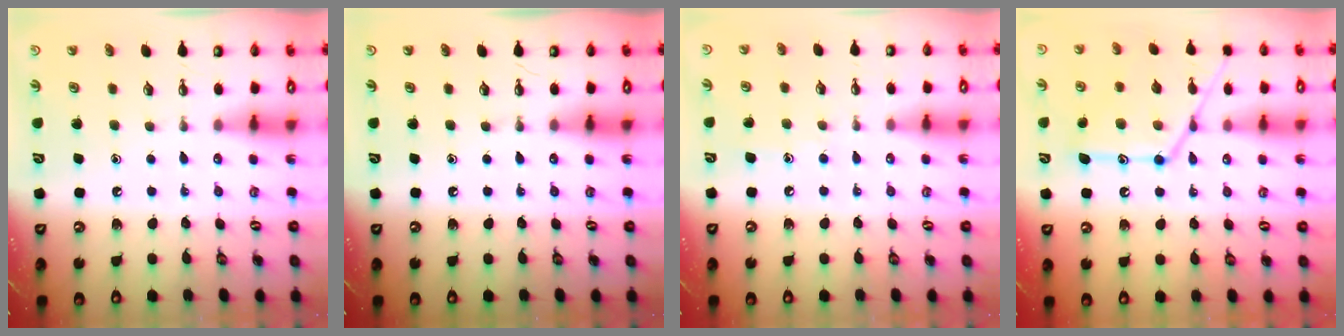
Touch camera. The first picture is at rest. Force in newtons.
{"total": 0.0}
{"total": 4.9, "press": 4.9, "slide": 0.6}
{"total": 17.1, "press": 17.0, "slide": 1.2}